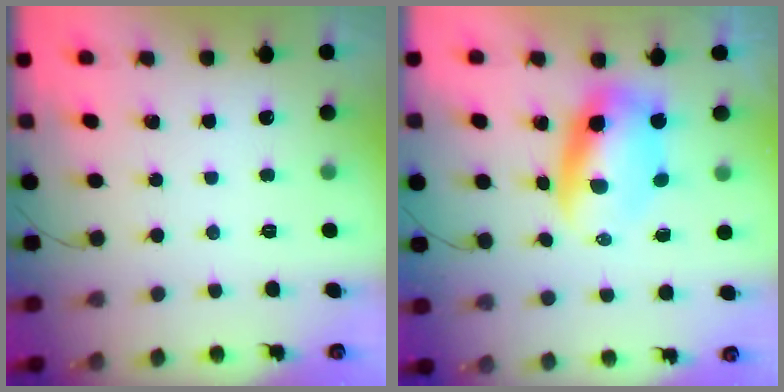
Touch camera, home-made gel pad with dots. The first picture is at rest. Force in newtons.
{"total": 7.4, "press": 7.2, "slide": 1.9}